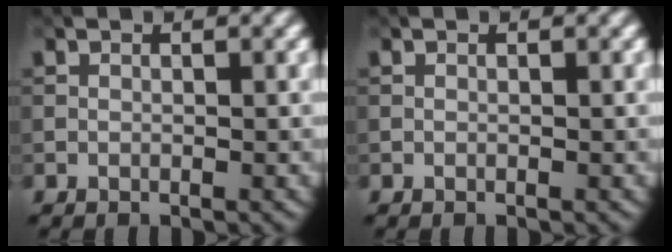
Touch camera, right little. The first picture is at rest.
{"total": 0.0}